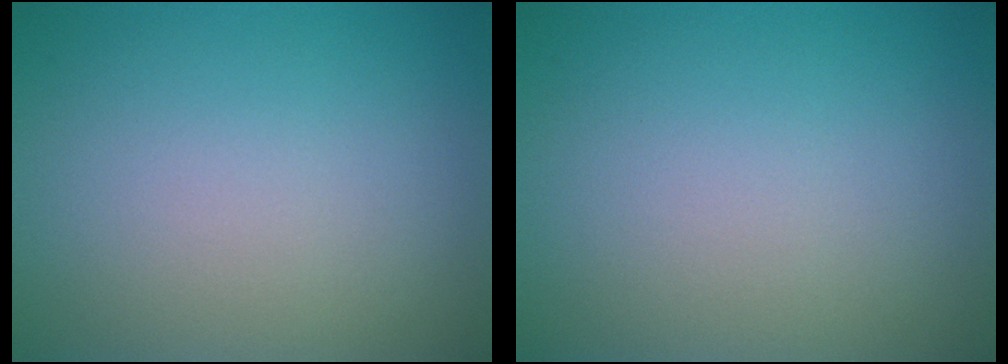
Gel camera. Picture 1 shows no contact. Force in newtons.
{"total": 0.0}